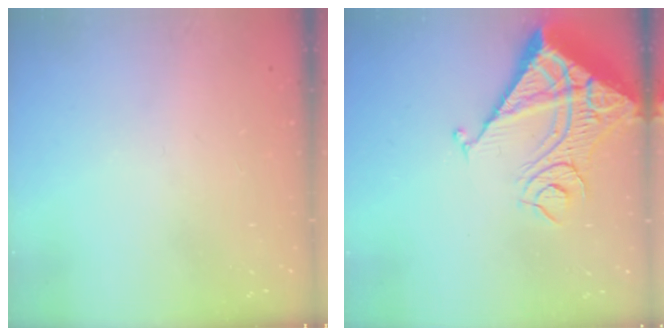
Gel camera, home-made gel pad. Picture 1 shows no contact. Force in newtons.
{"total": 16.7, "press": 16.6, "slide": 2.1}